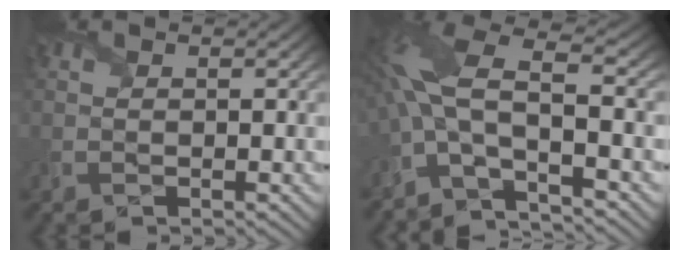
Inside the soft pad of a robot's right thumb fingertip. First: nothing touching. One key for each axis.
{"total": 10.8, "fx": -2.7, "fy": 3.7, "fz": 9.8, "tx": -0.237, "ty": 0.012, "tz": -0.064}